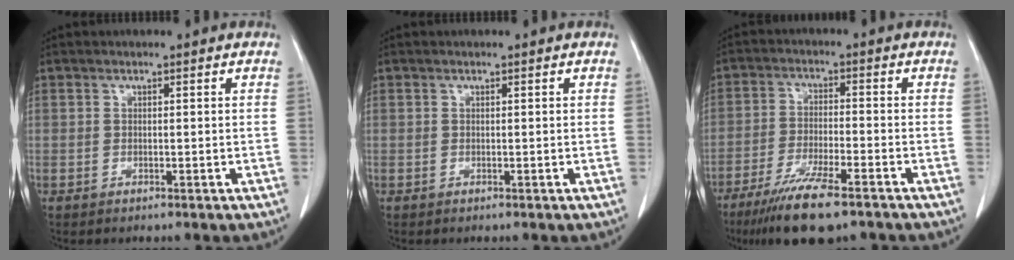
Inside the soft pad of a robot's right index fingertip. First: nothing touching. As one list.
[{"total": 0.0}, {"total": 11.0, "force": [-8.0, 1.5, 7.4], "torque": [-0.128, -0.026, -0.132]}]